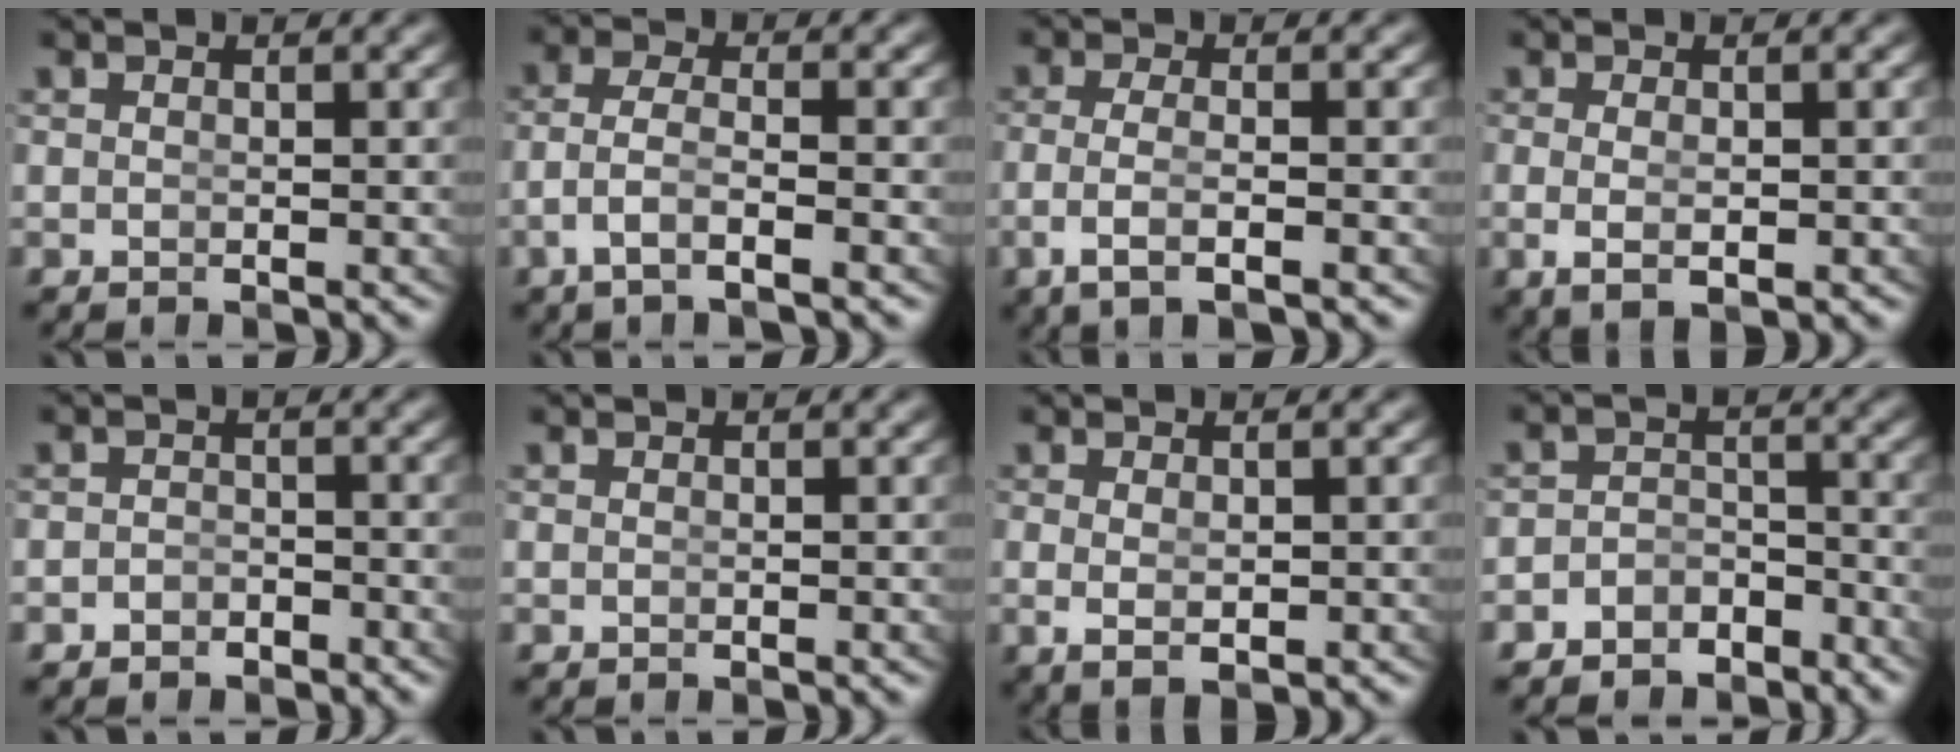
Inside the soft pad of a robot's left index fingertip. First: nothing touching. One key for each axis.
{"total": 3.4, "fx": -1.8, "fy": 1.1, "fz": 2.7, "tx": -0.068, "ty": -0.020, "tz": -0.021}
{"total": 3.5, "fx": -1.4, "fy": 0.5, "fz": 3.1, "tx": -0.077, "ty": -0.017, "tz": -0.012}
{"total": 2.5, "fx": -0.6, "fy": 0.4, "fz": 2.4, "tx": -0.051, "ty": -0.015, "tz": 0.006}
{"total": 2.0, "fx": -1.8, "fy": 0.7, "fz": -0.3, "tx": 0.008, "ty": -0.014, "tz": -0.026}
{"total": 0.0}
{"total": 1.9, "fx": -0.3, "fy": 0.3, "fz": 1.9, "tx": -0.039, "ty": -0.017, "tz": 0.013}
{"total": 4.3, "fx": -3.7, "fy": 2.1, "fz": 0.5, "tx": 0.000, "ty": -0.018, "tz": -0.062}